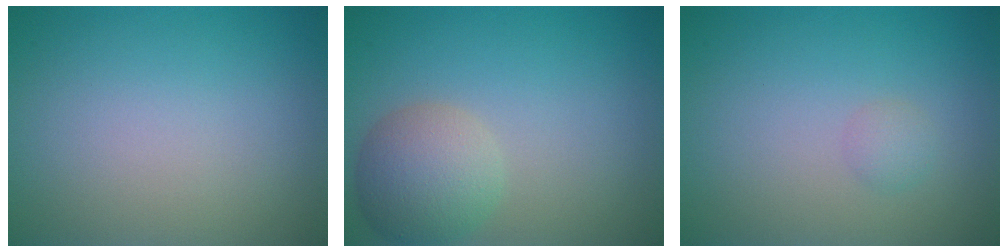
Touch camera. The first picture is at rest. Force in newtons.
{"total": 4.5, "press": 4.5, "slide": 0.1}
{"total": 1.0, "press": 1.0, "slide": 0.0}